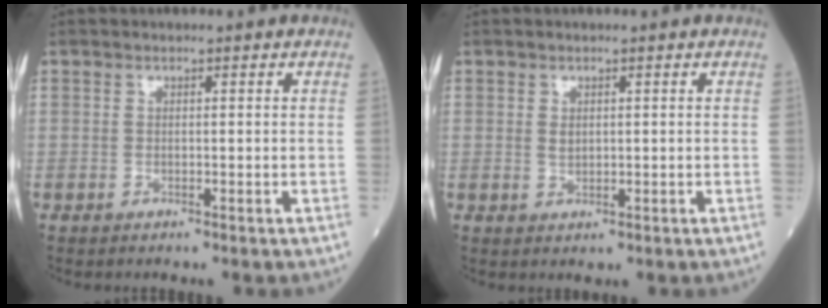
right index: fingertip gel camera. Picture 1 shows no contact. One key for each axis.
{"total": 1.3, "fx": 0.3, "fy": 0.8, "fz": 0.9, "tx": -0.016, "ty": -0.003, "tz": 0.008}